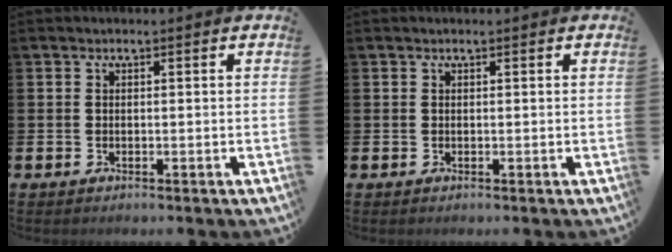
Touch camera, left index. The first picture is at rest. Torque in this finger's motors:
{"motor_torque": [0.72, -1.38, 0.01, 0.00]}